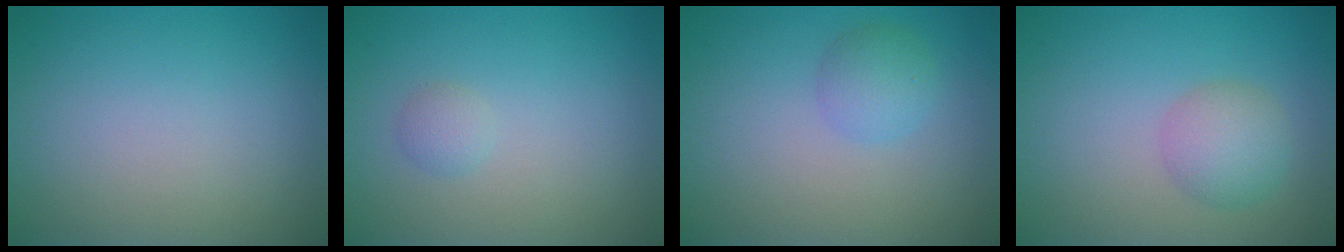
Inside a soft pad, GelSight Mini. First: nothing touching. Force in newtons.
{"total": 1.0, "press": 1.0, "slide": 0.1}
{"total": 2.1, "press": 2.1, "slide": 0.1}
{"total": 2.9, "press": 2.9, "slide": 0.2}